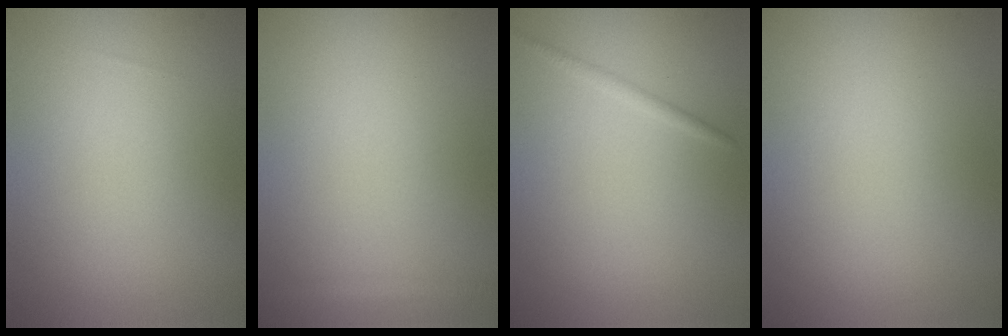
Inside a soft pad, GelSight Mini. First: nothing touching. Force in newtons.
{"total": 1.0, "press": 1.0, "slide": 0.1}
{"total": 0.9, "press": 0.9, "slide": 0.1}
{"total": 0.0}